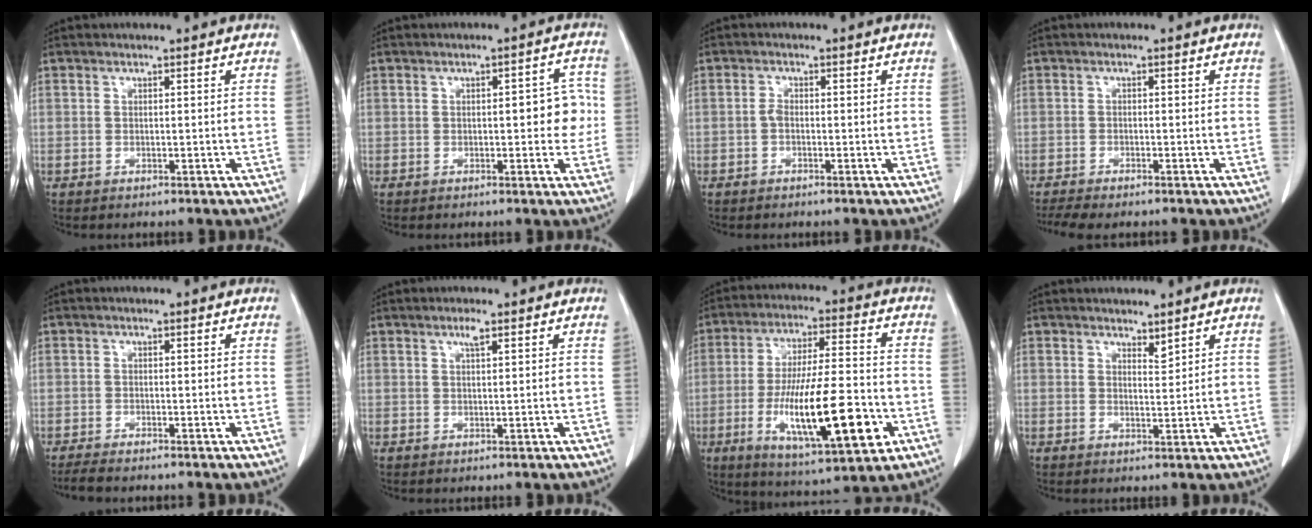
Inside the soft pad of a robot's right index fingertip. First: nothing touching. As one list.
[{"total": 4.7, "force": [0.0, 2.1, 4.2], "torque": [-0.041, 0.018, 0.000]}, {"total": 1.1, "force": [-0.3, 0.5, 0.9], "torque": [-0.016, 0.004, -0.008]}, {"total": 5.0, "force": [-4.1, 0.7, 2.6], "torque": [-0.042, -0.009, -0.065]}, {"total": 3.4, "force": [-2.9, 0.2, 1.7], "torque": [-0.029, -0.008, -0.047]}, {"total": 1.5, "force": [0.9, 0.1, 1.2], "torque": [-0.024, 0.002, 0.017]}, {"total": 19.1, "force": [-5.6, 3.7, 17.8], "torque": [-0.323, -0.017, -0.084]}, {"total": 1.6, "force": [1.5, 0.4, 0.5], "torque": [-0.009, -0.007, 0.027]}]